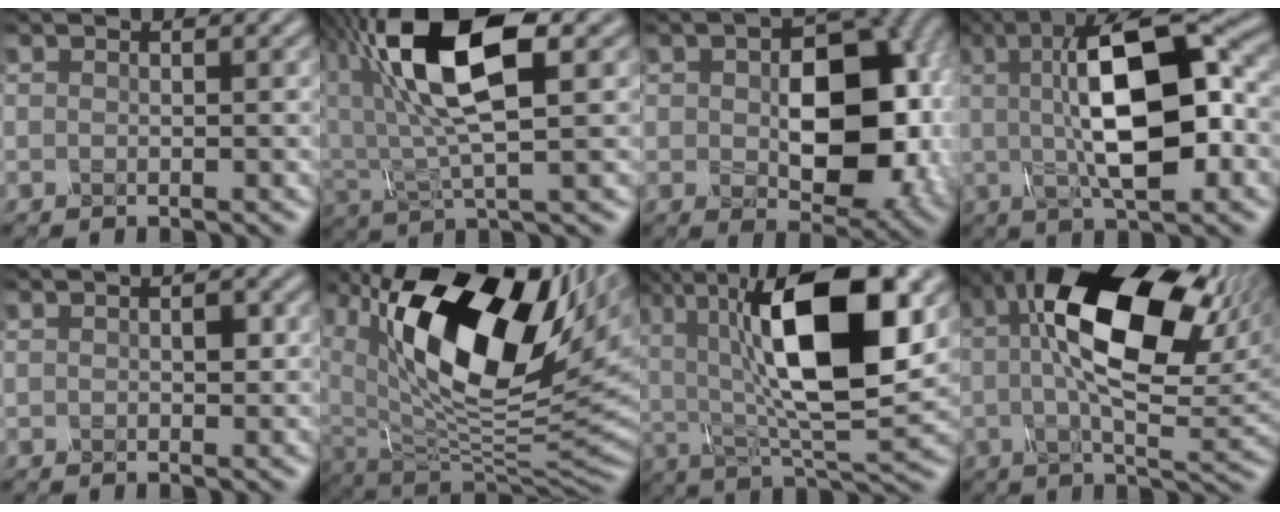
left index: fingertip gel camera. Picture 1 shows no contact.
{"total": 11.4, "force": [3.4, 4.7, 9.8], "torque": [-0.197, 0.015, 0.056]}
{"total": 11.8, "force": [0.3, 7.2, 9.3], "torque": [-0.131, -0.008, 0.014]}
{"total": 11.6, "force": [1.1, 3.9, 10.9], "torque": [-0.174, 0.013, 0.013]}
{"total": 1.2, "force": [0.3, 0.7, 0.9], "torque": [-0.015, 0.001, 0.005]}
{"total": 17.7, "force": [6.9, 9.0, 13.7], "torque": [-0.231, 0.004, 0.117]}
{"total": 14.6, "force": [3.5, 5.7, 13.0], "torque": [-0.216, 0.005, 0.049]}
{"total": 15.5, "force": [4.2, 6.8, 13.3], "torque": [-0.213, 0.014, 0.057]}